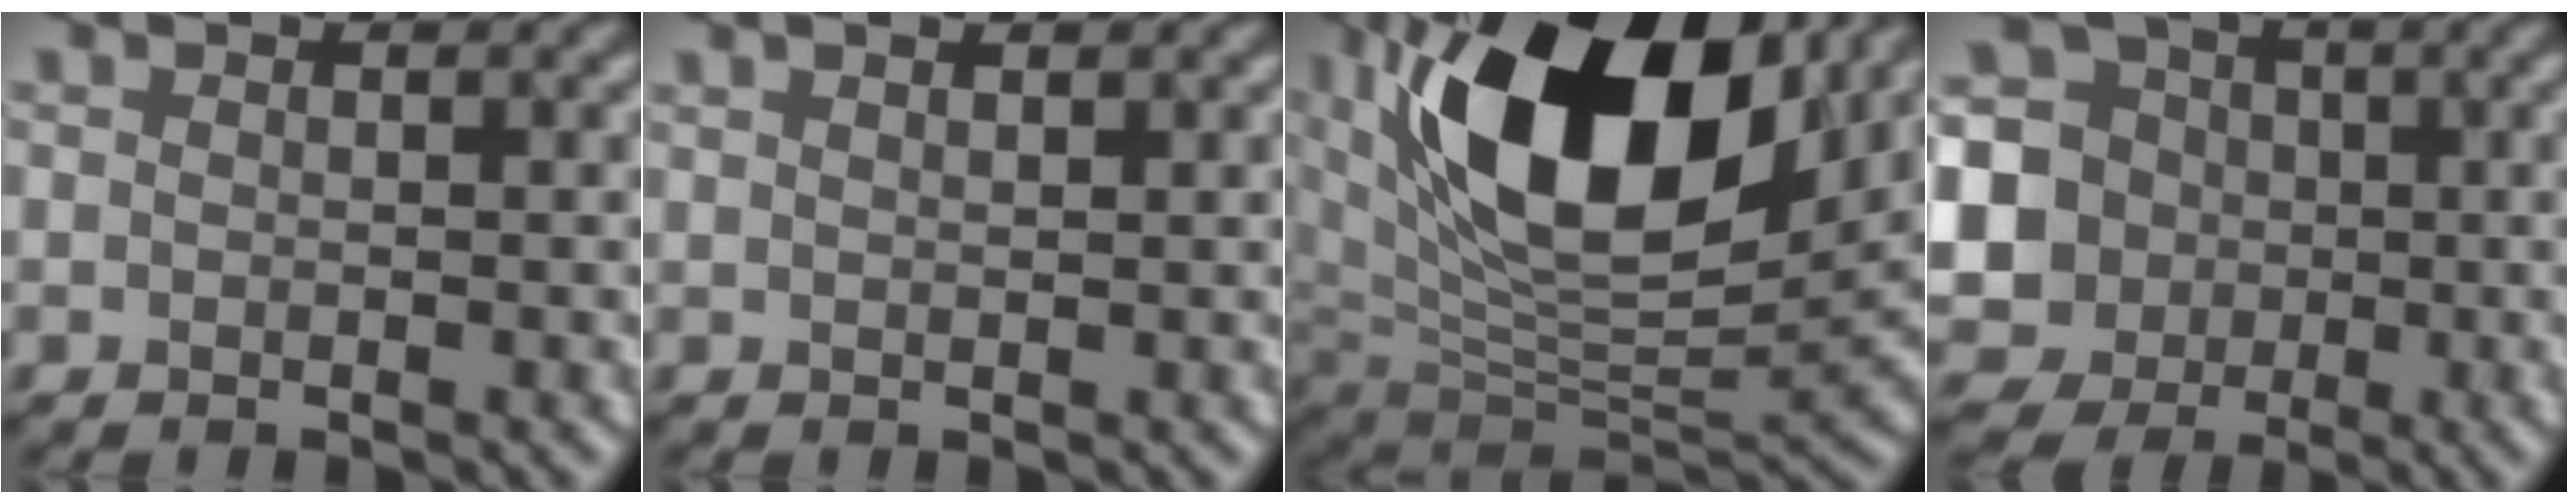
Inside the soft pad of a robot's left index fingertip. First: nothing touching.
{"total": 1.1, "force": [0.8, 0.0, 0.7], "torque": [-0.009, 0.002, 0.010]}
{"total": 16.0, "force": [5.9, 8.0, 12.5], "torque": [-0.215, 0.003, 0.103]}
{"total": 13.8, "force": [-0.9, 13.0, 4.4], "torque": [-0.159, 0.017, -0.038]}